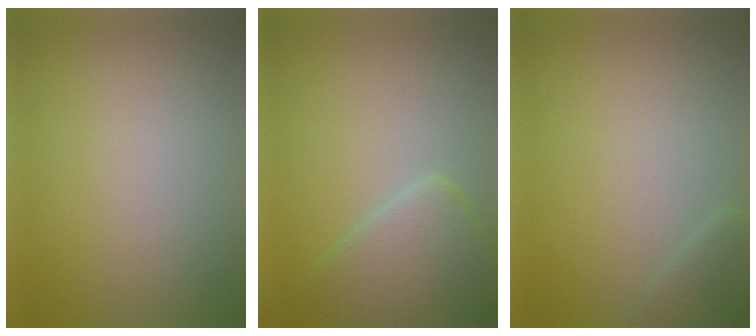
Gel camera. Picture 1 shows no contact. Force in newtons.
{"total": 4.9, "press": 4.9, "slide": 0.2}
{"total": 1.5, "press": 1.5, "slide": 0.1}